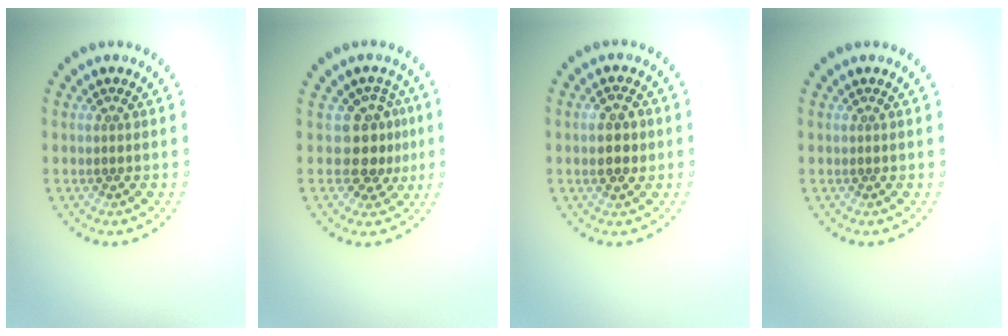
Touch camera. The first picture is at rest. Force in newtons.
{"total": 3.1, "press": 2.4, "slide": 2.0}
{"total": 2.8, "press": 2.8, "slide": 0.2}
{"total": 0.0}